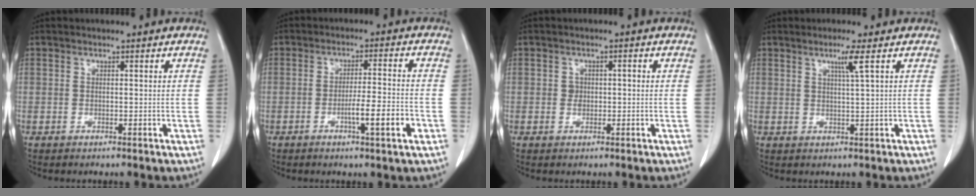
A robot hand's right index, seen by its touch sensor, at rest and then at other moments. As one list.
[{"total": 6.5, "force": [-2.5, -0.1, 6.1], "torque": [-0.092, -0.006, -0.039]}, {"total": 1.6, "force": [-0.1, 1.4, 0.9], "torque": [-0.013, 0.007, 0.000]}, {"total": 2.8, "force": [1.3, -0.8, 2.3], "torque": [-0.046, -0.004, 0.027]}]